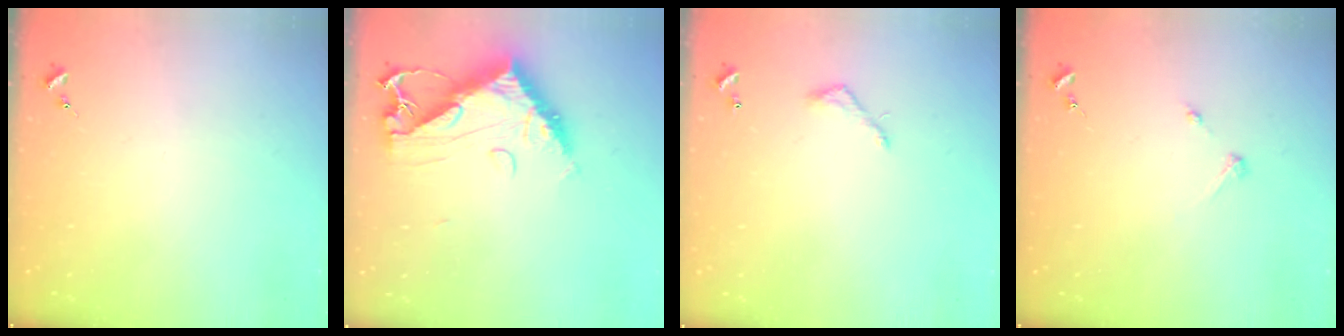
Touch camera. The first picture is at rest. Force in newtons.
{"total": 11.6, "press": 11.6, "slide": 1.1}
{"total": 4.1, "press": 4.1, "slide": 0.3}
{"total": 2.7, "press": 2.7, "slide": 0.3}